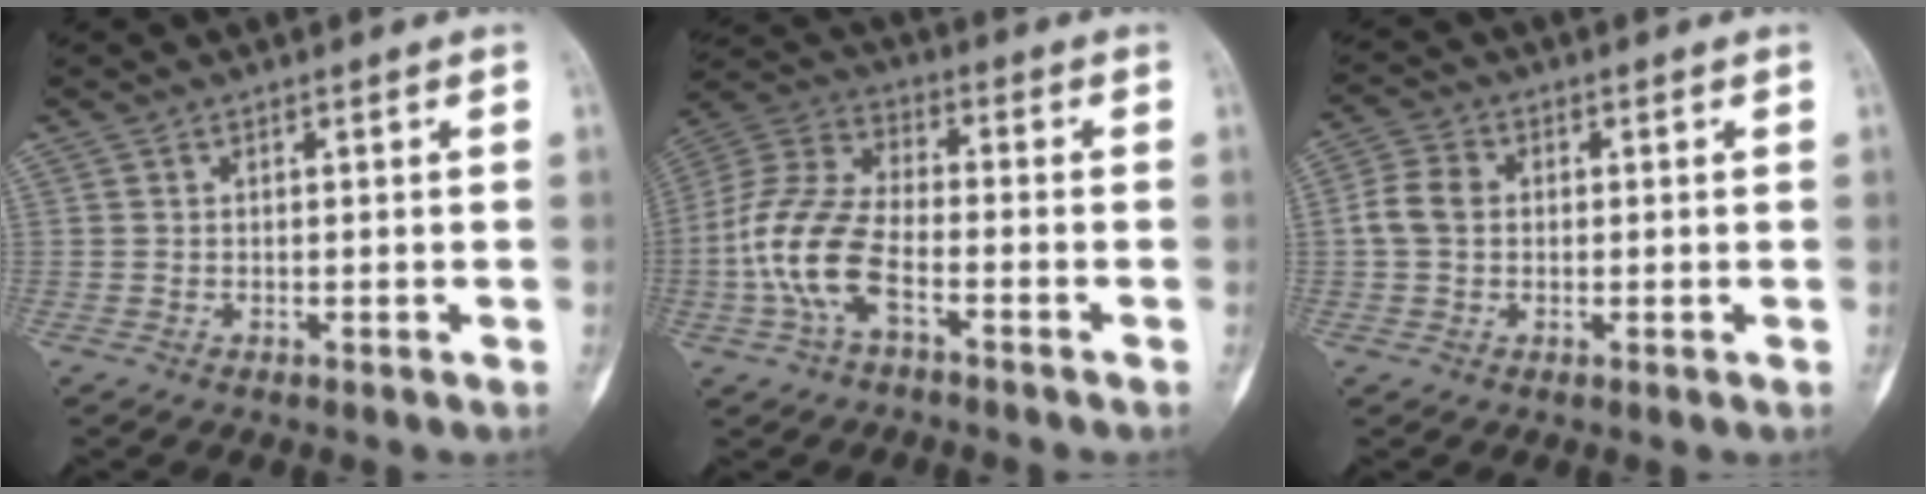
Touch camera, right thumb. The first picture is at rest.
{"total": 13.1, "force": [-4.3, 6.3, 10.6], "torque": [-0.233, 0.036, -0.089]}
{"total": 5.2, "force": [0.2, 4.1, 3.2], "torque": [-0.065, 0.014, -0.003]}